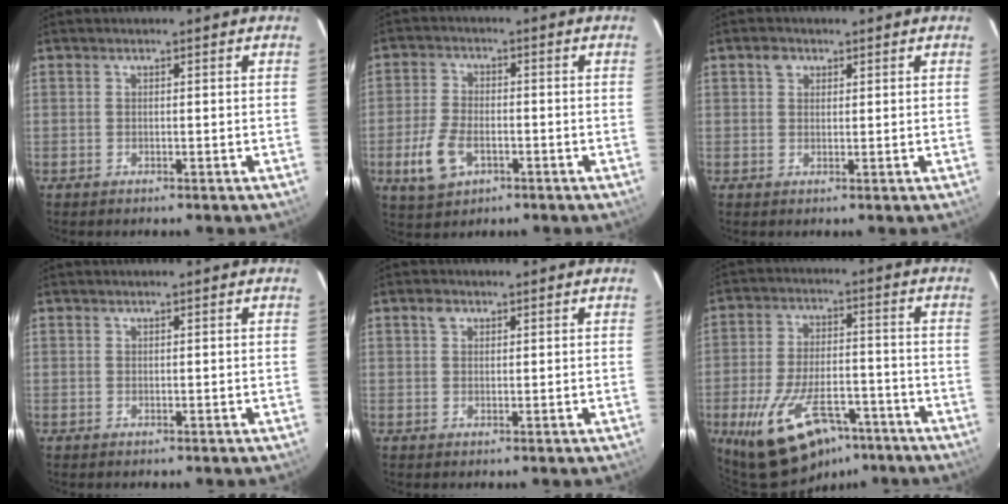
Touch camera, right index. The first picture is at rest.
{"total": 8.2, "force": [-3.3, 4.9, 5.8], "torque": [-0.139, -0.005, -0.058]}
{"total": 2.1, "force": [1.0, 1.7, 0.7], "torque": [-0.011, 0.009, 0.017]}
{"total": 0.0}
{"total": 1.8, "force": [0.9, 1.4, 0.8], "torque": [-0.014, 0.007, 0.016]}
{"total": 17.2, "force": [-10.7, 8.0, 10.9], "torque": [-0.214, -0.013, -0.170]}